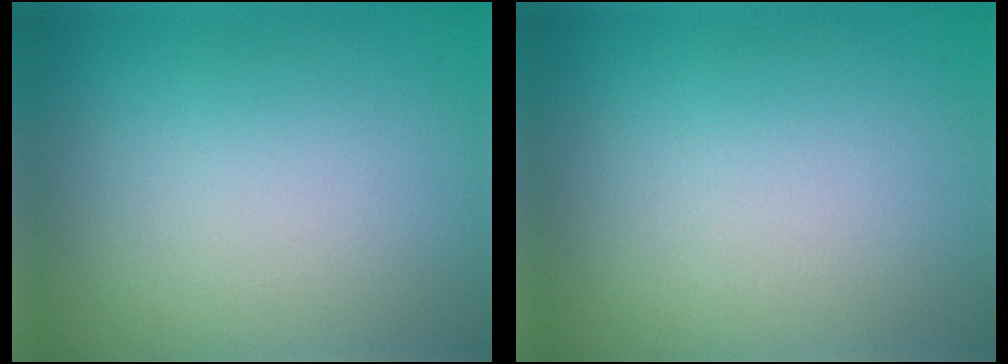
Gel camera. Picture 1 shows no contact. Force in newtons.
{"total": 0.0}